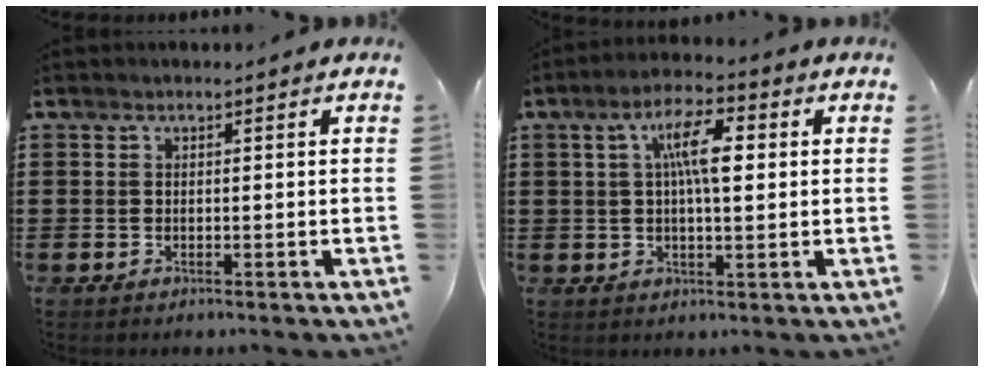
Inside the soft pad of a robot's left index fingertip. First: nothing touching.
{"total": 7.9, "force": [1.9, 2.8, 7.2], "torque": [-0.134, 0.012, 0.028]}